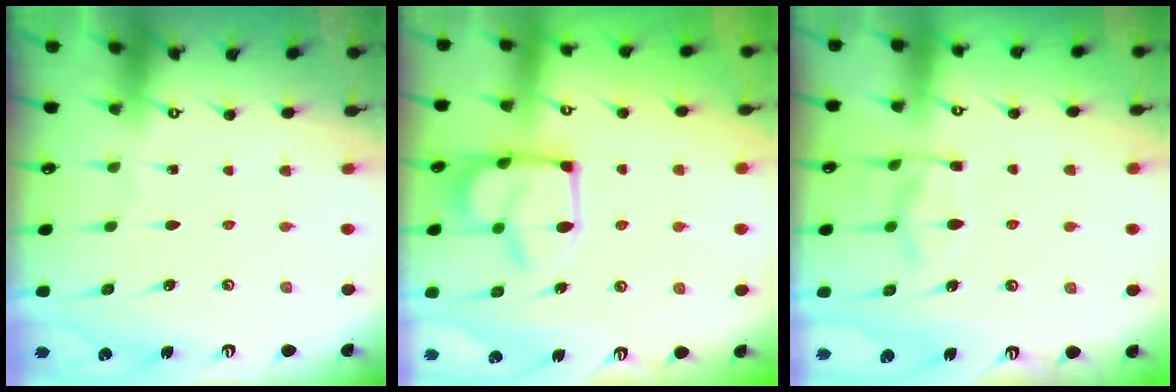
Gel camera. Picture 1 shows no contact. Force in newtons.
{"total": 10.4, "press": 10.3, "slide": 1.2}
{"total": 6.2, "press": 6.0, "slide": 1.6}